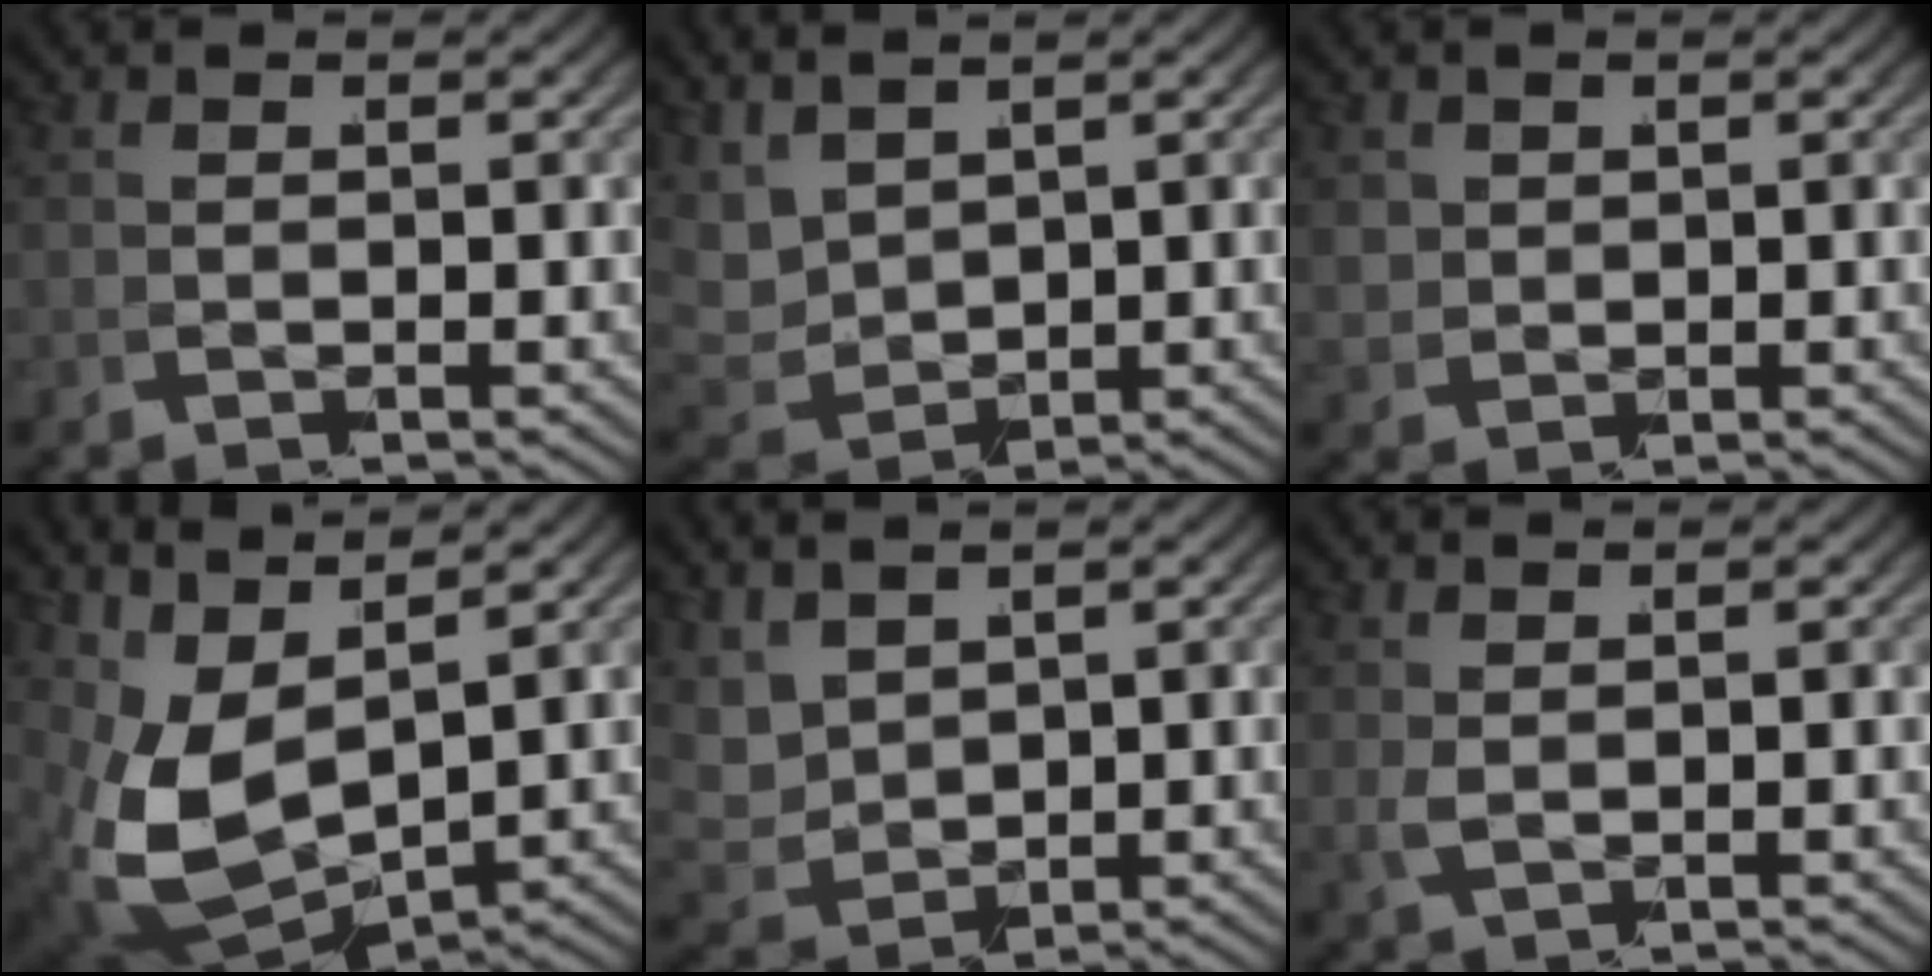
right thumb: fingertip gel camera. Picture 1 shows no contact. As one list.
[{"total": 5.5, "force": [1.8, 3.9, 3.4], "torque": [-0.096, -0.023, 0.056]}, {"total": 2.6, "force": [0.9, 2.2, 1.0], "torque": [-0.033, -0.016, 0.034]}, {"total": 9.7, "force": [0.6, 6.2, 7.5], "torque": [-0.195, -0.059, 0.049]}, {"total": 4.9, "force": [1.8, 3.5, 2.9], "torque": [-0.084, -0.021, 0.056]}, {"total": 1.0, "force": [0.7, 0.2, 0.7], "torque": [-0.025, -0.004, 0.026]}]